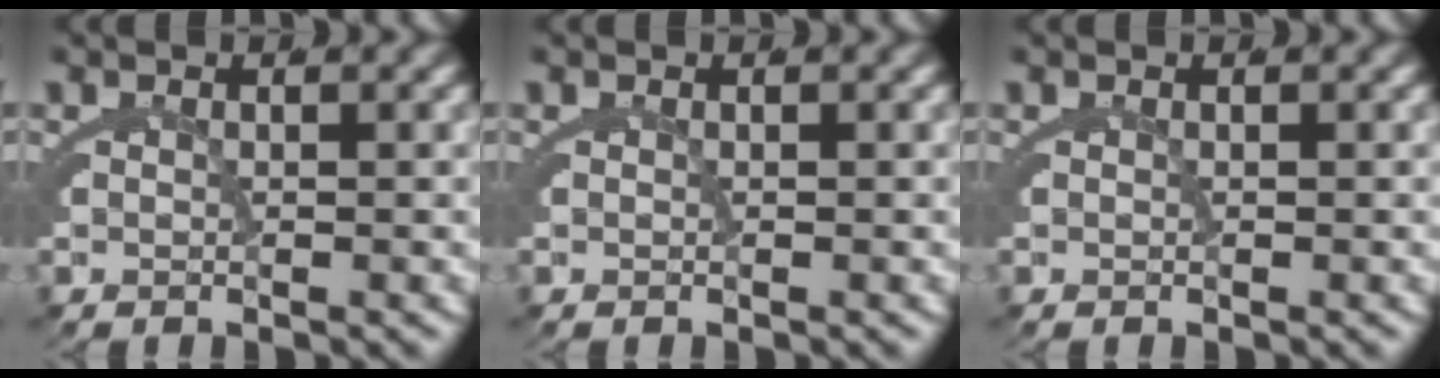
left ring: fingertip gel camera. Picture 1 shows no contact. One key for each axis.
{"total": 0.0}
{"total": 0.0}